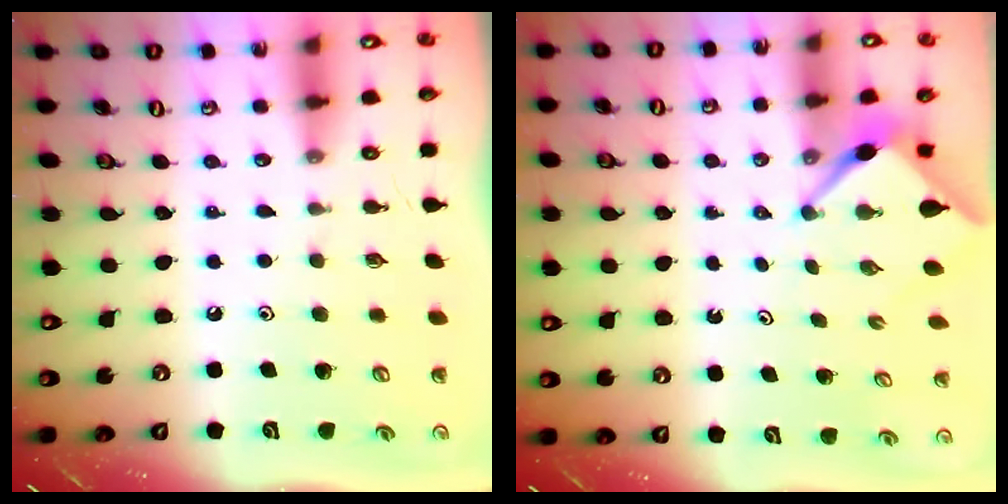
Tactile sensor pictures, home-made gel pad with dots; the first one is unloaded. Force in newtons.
{"total": 2.7, "press": 2.7, "slide": 0.3}